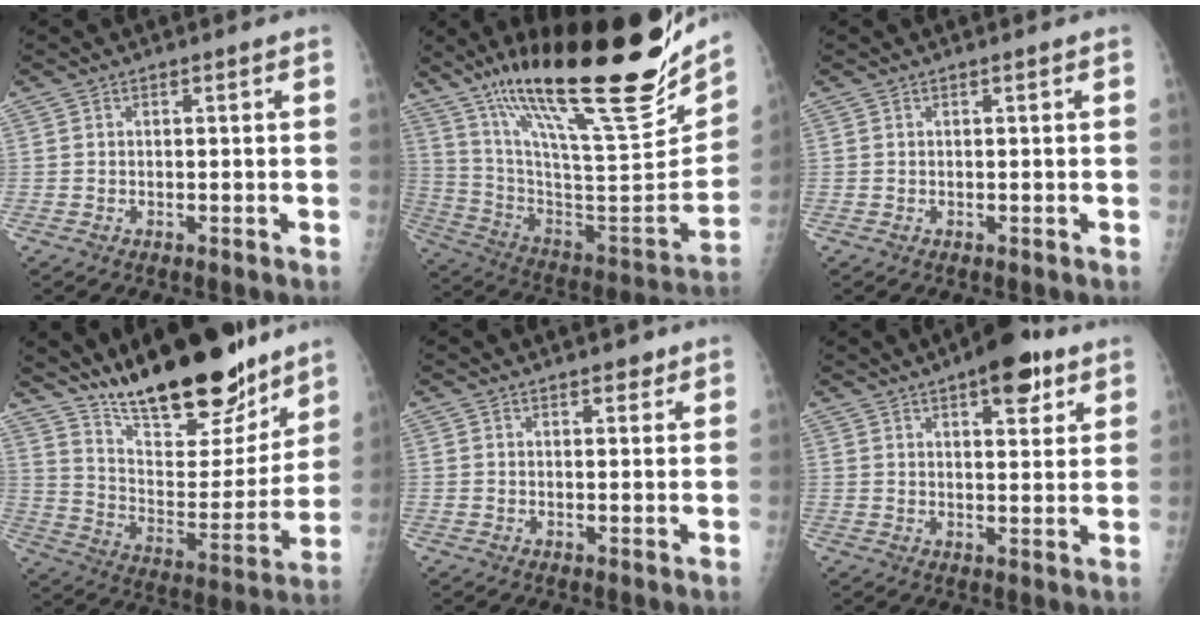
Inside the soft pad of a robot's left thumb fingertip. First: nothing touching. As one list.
[{"total": 33.5, "force": [22.6, 6.2, 24.0], "torque": [-0.364, -0.073, 0.375]}, {"total": 0.0}, {"total": 25.0, "force": [19.3, 8.2, 13.7], "torque": [-0.172, -0.098, 0.312]}, {"total": 2.4, "force": [1.7, 1.1, 1.3], "torque": [-0.005, -0.007, 0.020]}, {"total": 10.0, "force": [5.8, 3.9, 7.2], "torque": [-0.075, -0.022, 0.076]}]